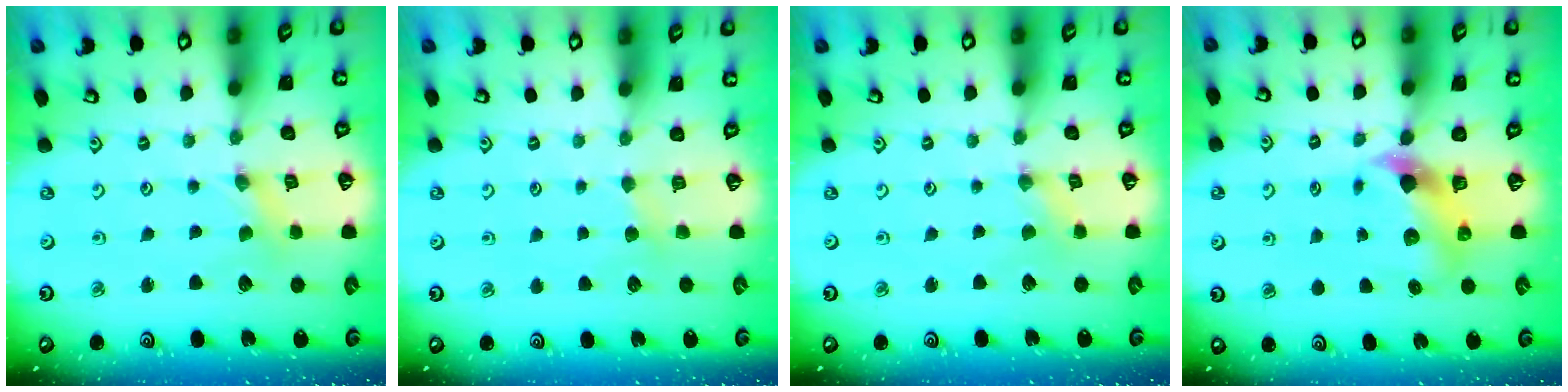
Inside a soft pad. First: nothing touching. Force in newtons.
{"total": 2.3, "press": 2.2, "slide": 0.4}
{"total": 0.6, "press": 0.5, "slide": 0.1}
{"total": 6.9, "press": 6.8, "slide": 1.1}